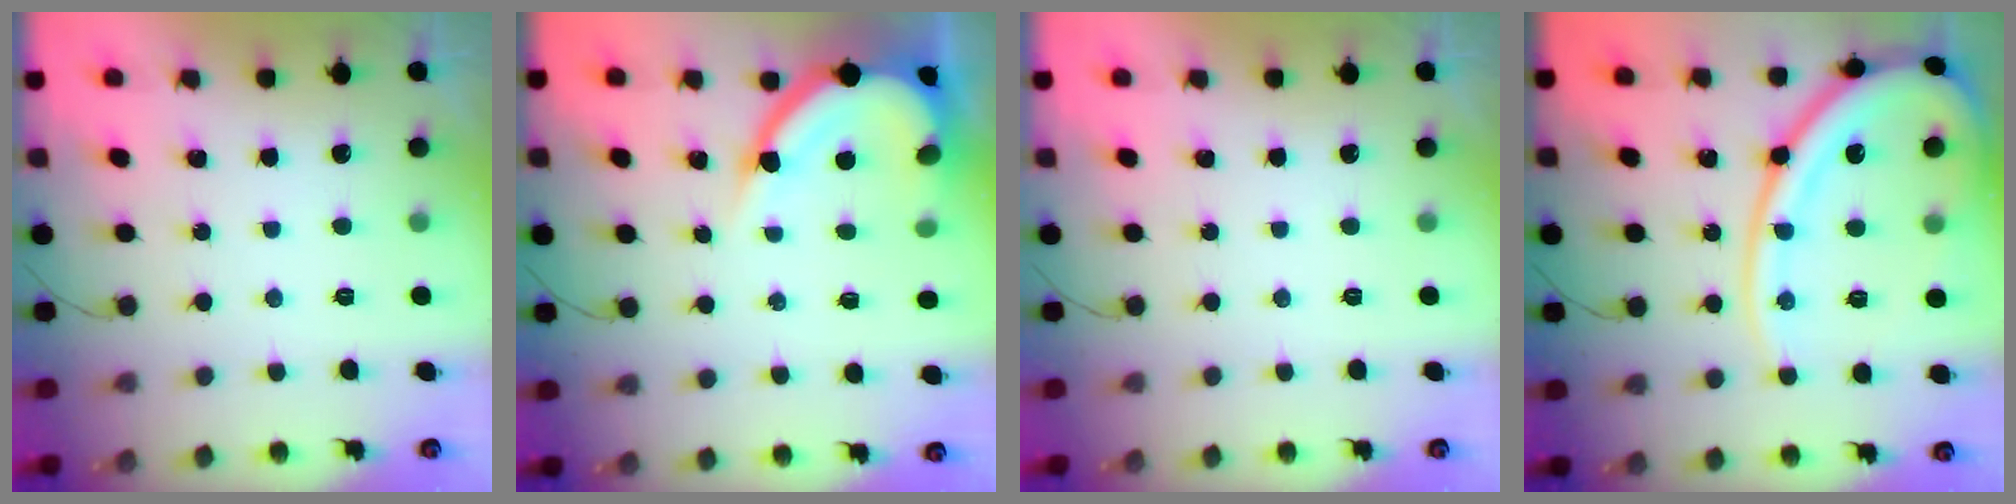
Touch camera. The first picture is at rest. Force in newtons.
{"total": 11.9, "press": 11.9, "slide": 0.8}
{"total": 0.0}
{"total": 20.8, "press": 20.8, "slide": 1.8}